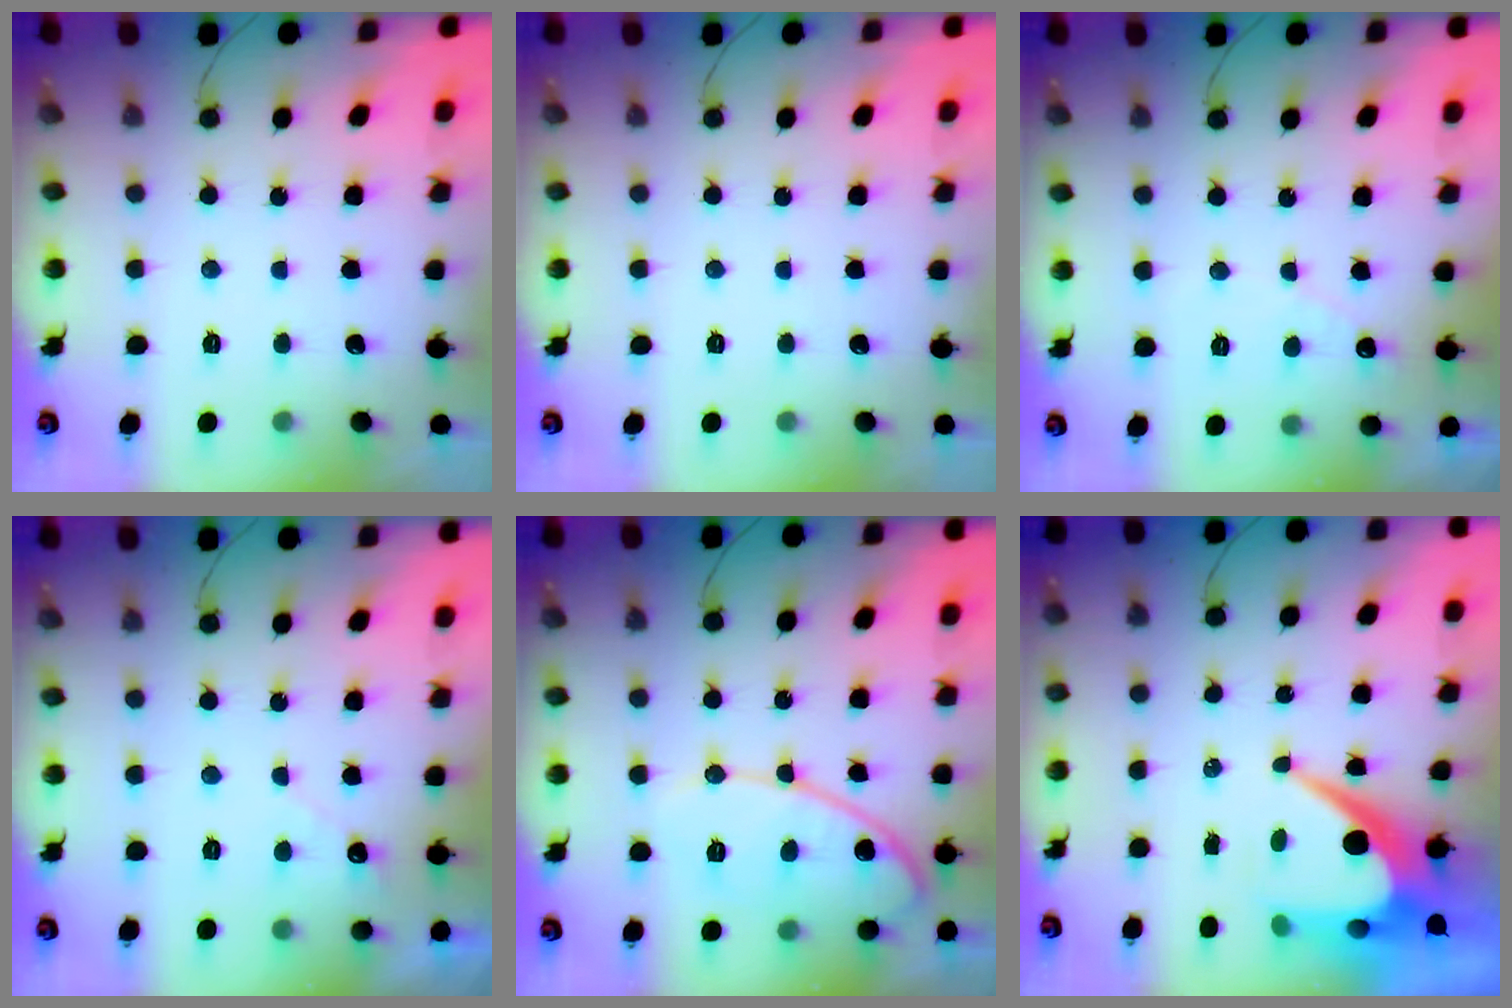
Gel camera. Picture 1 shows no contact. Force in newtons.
{"total": 0.0}
{"total": 2.9, "press": 2.9, "slide": 0.2}
{"total": 2.8, "press": 2.8, "slide": 0.2}
{"total": 12.8, "press": 12.8, "slide": 0.9}
{"total": 12.2, "press": 12.2, "slide": 0.7}